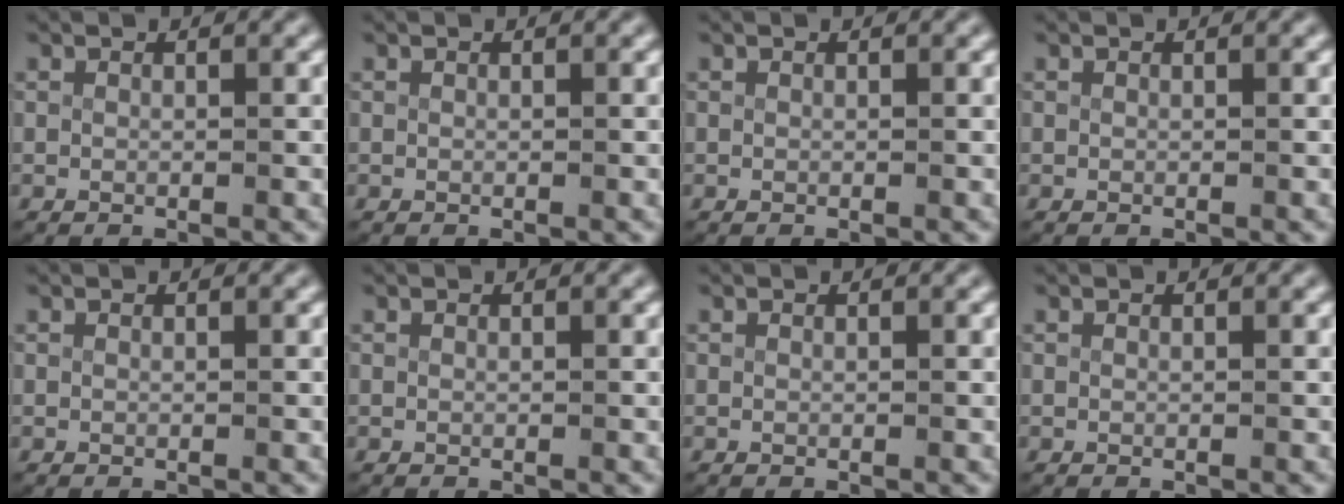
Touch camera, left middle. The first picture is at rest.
{"total": 0.0}
{"total": 0.0}
{"total": 0.0}
{"total": 0.0}
{"total": 0.0}
{"total": 0.0}
{"total": 0.0}